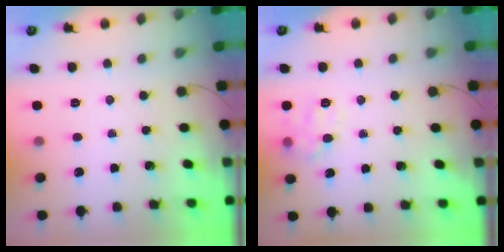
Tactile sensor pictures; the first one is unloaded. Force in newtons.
{"total": 8.7, "press": 8.7, "slide": 0.3}